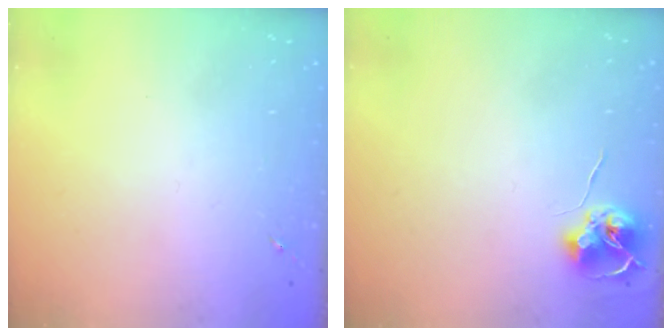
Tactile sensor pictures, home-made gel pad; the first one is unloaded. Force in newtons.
{"total": 7.9, "press": 7.9, "slide": 0.4}